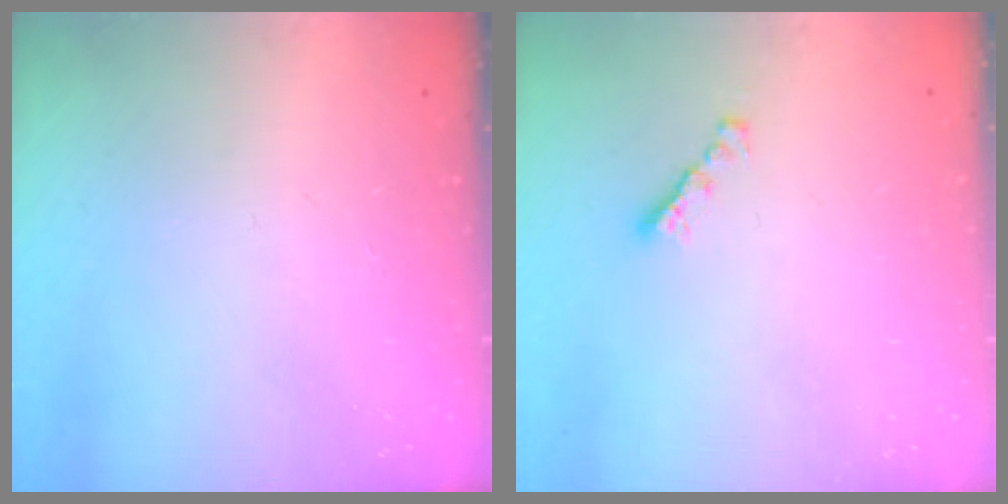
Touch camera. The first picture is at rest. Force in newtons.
{"total": 2.5, "press": 2.5, "slide": 0.5}